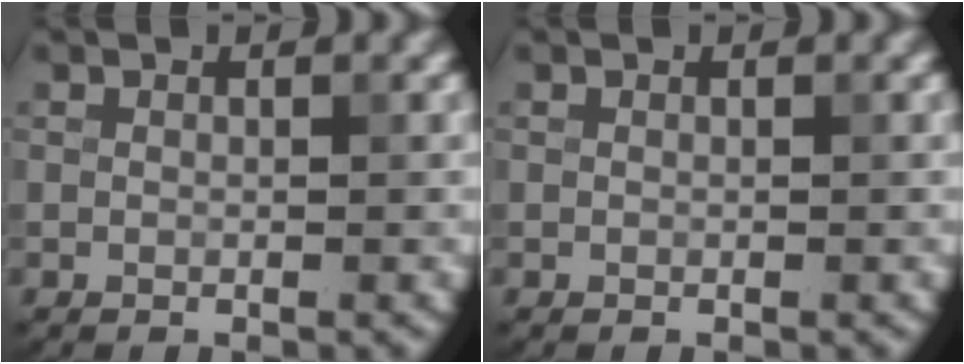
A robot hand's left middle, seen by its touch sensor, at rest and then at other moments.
{"total": 0.0}